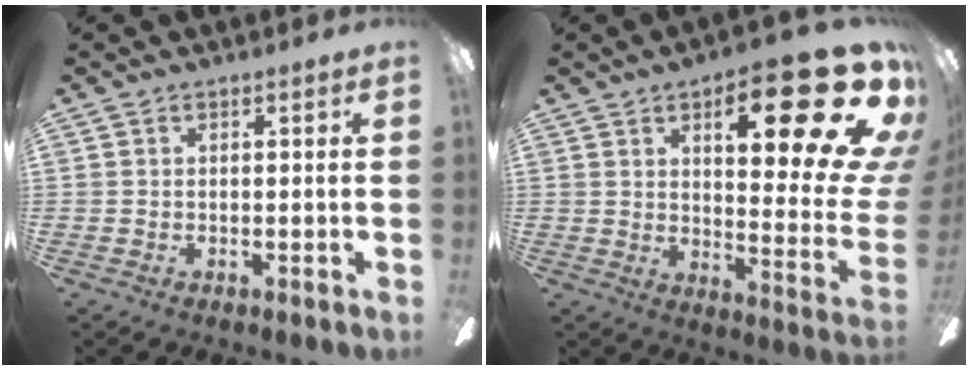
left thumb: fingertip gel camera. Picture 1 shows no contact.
{"total": 25.5, "force": [12.3, 8.1, 20.8], "torque": [-0.274, -0.084, 0.192]}